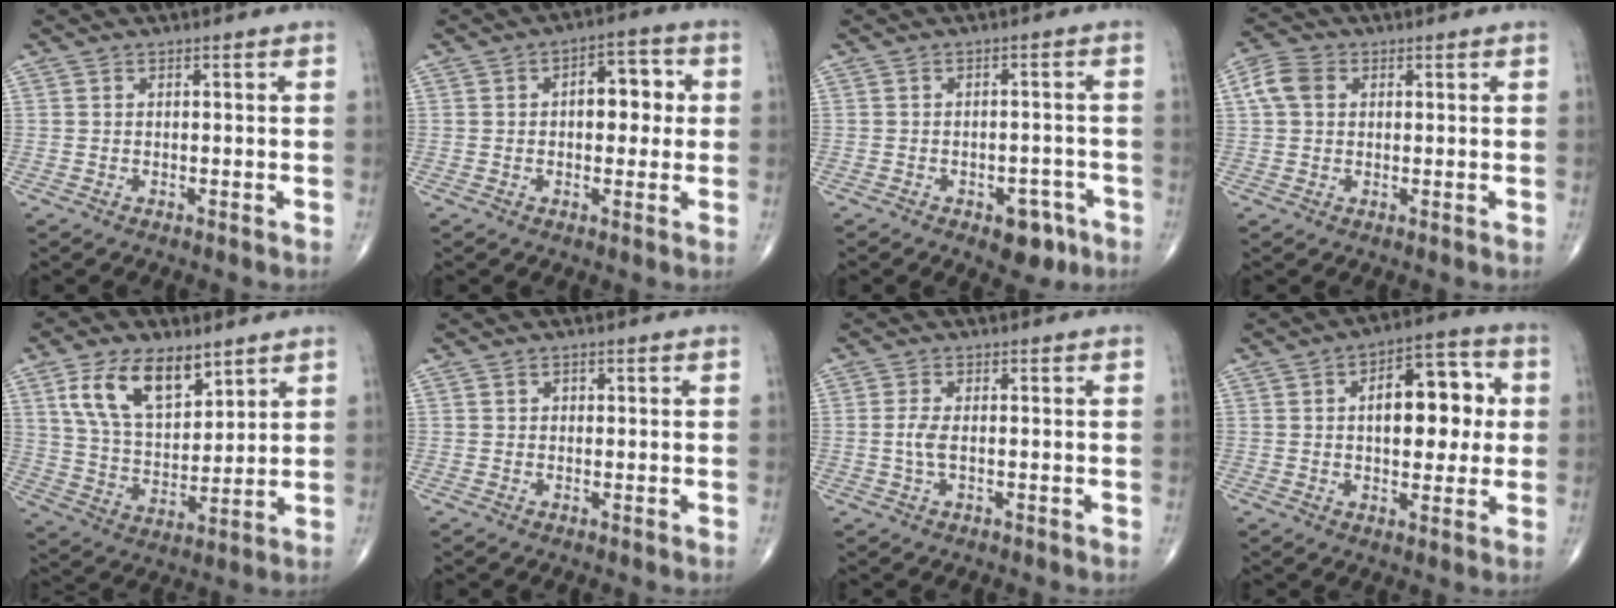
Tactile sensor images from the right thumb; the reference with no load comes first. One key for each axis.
{"total": 7.6, "fx": 1.0, "fy": 4.2, "fz": 6.3, "tx": -0.060, "ty": 0.018, "tz": 0.010}
{"total": 5.7, "fx": -3.2, "fy": 3.2, "fz": 3.5, "tx": -0.020, "ty": 0.022, "tz": -0.037}
{"total": 5.1, "fx": 1.2, "fy": 3.8, "fz": 3.1, "tx": -0.066, "ty": 0.012, "tz": 0.019}
{"total": 13.8, "fx": 7.6, "fy": 7.2, "fz": 9.1, "tx": -0.140, "ty": -0.034, "tz": 0.150}
{"total": 0.7, "fx": 0.2, "fy": 0.6, "fz": 0.2, "tx": 0.002, "ty": 0.001, "tz": 0.002}
{"total": 2.8, "fx": -0.1, "fy": 0.9, "fz": 2.7, "tx": -0.070, "ty": -0.003, "tz": -0.003}
{"total": 13.5, "fx": 1.9, "fy": 7.0, "fz": 11.3, "tx": -0.125, "ty": 0.016, "tz": 0.024}